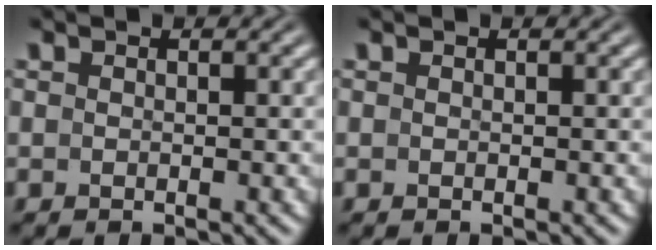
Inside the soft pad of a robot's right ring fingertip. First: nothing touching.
{"total": 0.0}